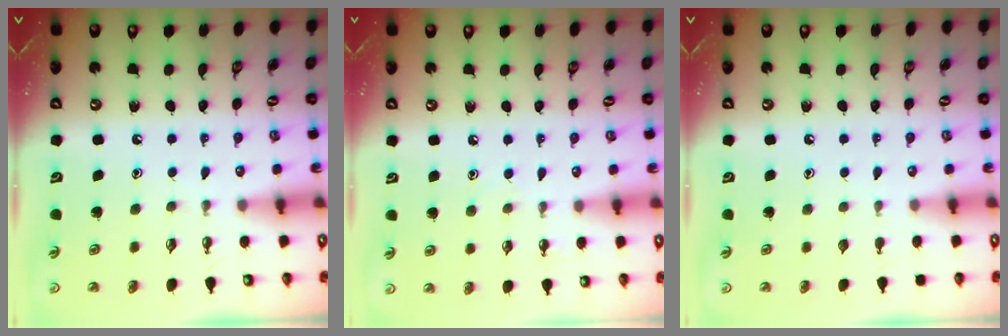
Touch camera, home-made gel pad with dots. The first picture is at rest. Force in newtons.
{"total": 4.4, "press": 4.4, "slide": 0.5}
{"total": 0.0}